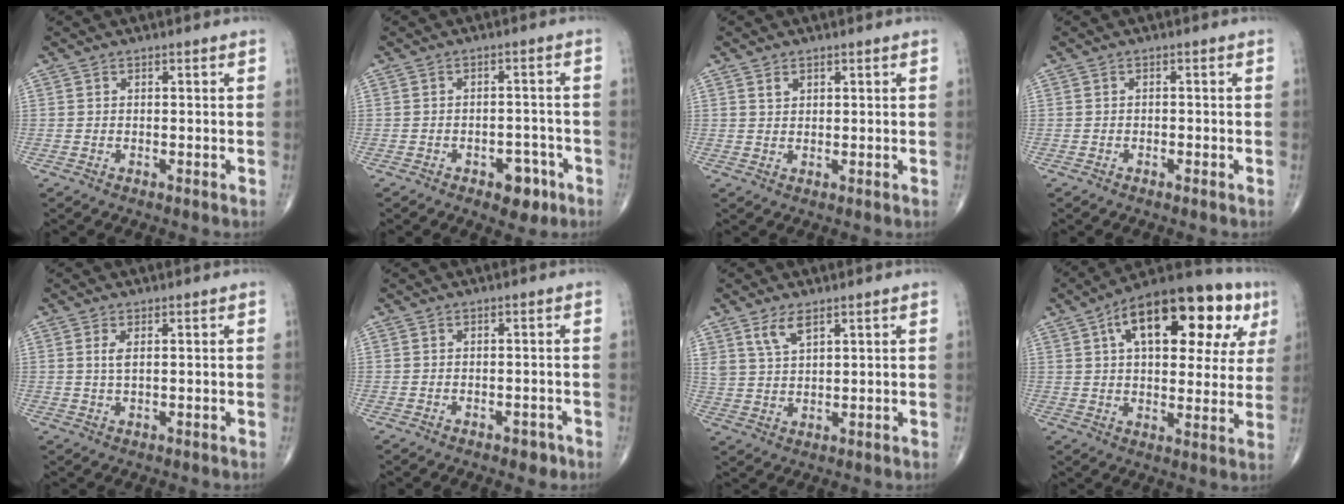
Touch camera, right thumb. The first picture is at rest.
{"total": 5.4, "force": [-2.9, 3.1, 3.2], "torque": [-0.019, 0.021, -0.036]}
{"total": 1.6, "force": [1.0, 1.0, 0.8], "torque": [-0.008, -0.003, 0.019]}
{"total": 0.5, "force": [-0.3, 0.3, 0.3], "torque": [-0.002, 0.002, -0.008]}
{"total": 2.0, "force": [0.6, 0.6, 1.8], "torque": [-0.043, -0.003, 0.017]}
{"total": 1.7, "force": [-1.1, 1.1, 0.8], "torque": [-0.002, 0.005, -0.013]}
{"total": 4.7, "force": [3.0, 1.9, 3.0], "torque": [-0.058, -0.015, 0.065]}
{"total": 23.5, "force": [9.1, 11.4, 18.4], "torque": [-0.242, 0.020, 0.132]}